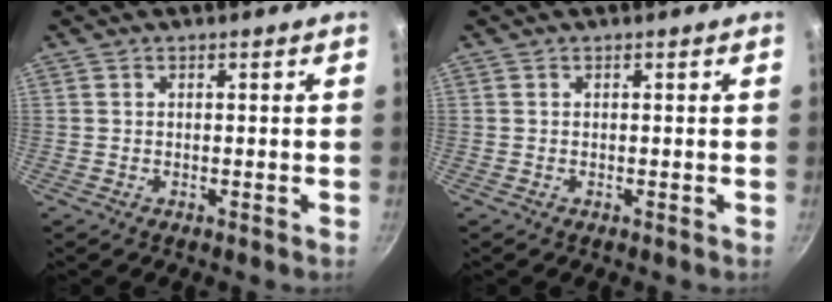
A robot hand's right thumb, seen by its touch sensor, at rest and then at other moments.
{"total": 0.0}